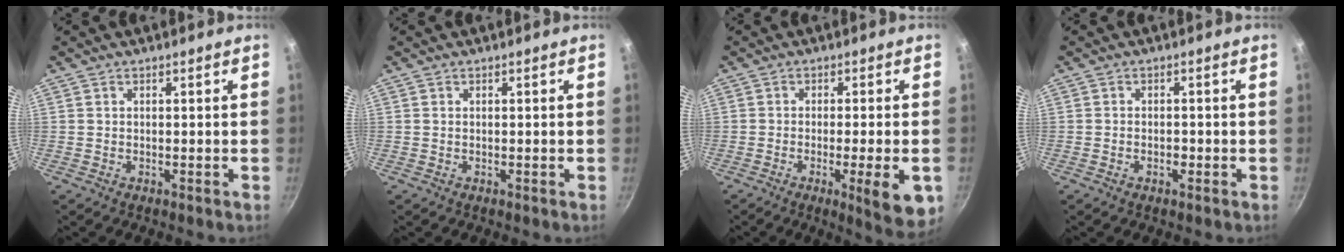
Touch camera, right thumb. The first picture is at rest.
{"total": 0.0}
{"total": 9.4, "force": [-3.0, 1.6, 8.8], "torque": [-0.115, 0.002, -0.038]}
{"total": 1.5, "force": [-0.6, 1.0, 1.0], "torque": [-0.015, 0.006, -0.011]}